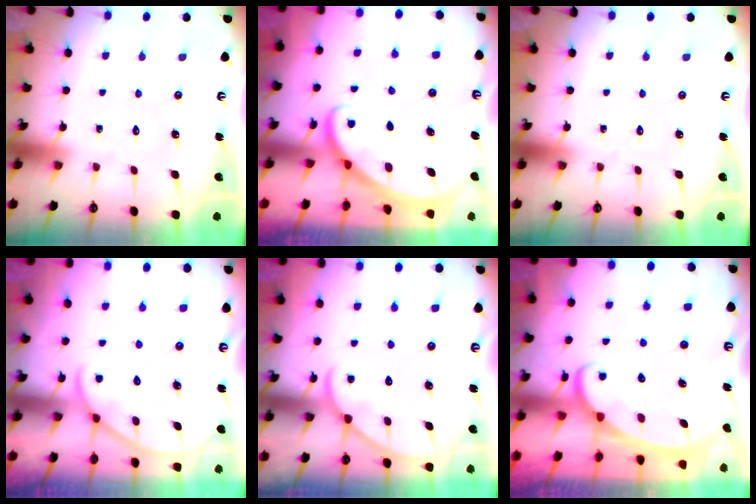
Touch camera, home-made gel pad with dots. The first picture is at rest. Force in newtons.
{"total": 2.8, "press": 2.8, "slide": 0.2}
{"total": 0.0}
{"total": 3.9, "press": 3.8, "slide": 0.3}
{"total": 4.1, "press": 4.1, "slide": 0.3}
{"total": 2.5, "press": 2.5, "slide": 0.3}